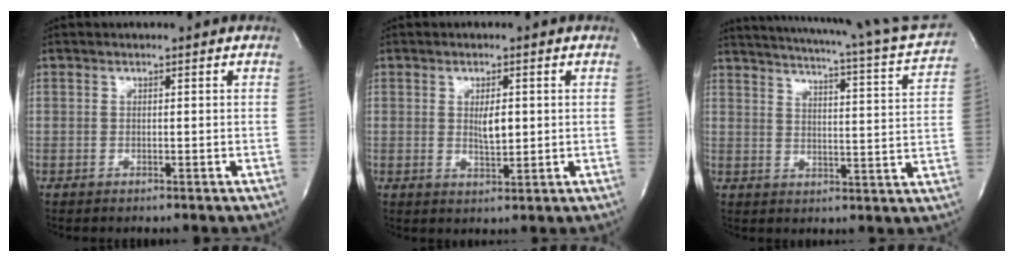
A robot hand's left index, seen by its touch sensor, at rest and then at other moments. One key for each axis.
{"total": 3.2, "fx": 0.5, "fy": 1.0, "fz": 3.0, "tx": -0.053, "ty": -0.005, "tz": 0.012}
{"total": 20.7, "fx": 18.9, "fy": 0.0, "fz": 8.4, "tx": -0.132, "ty": -0.054, "tz": 0.231}